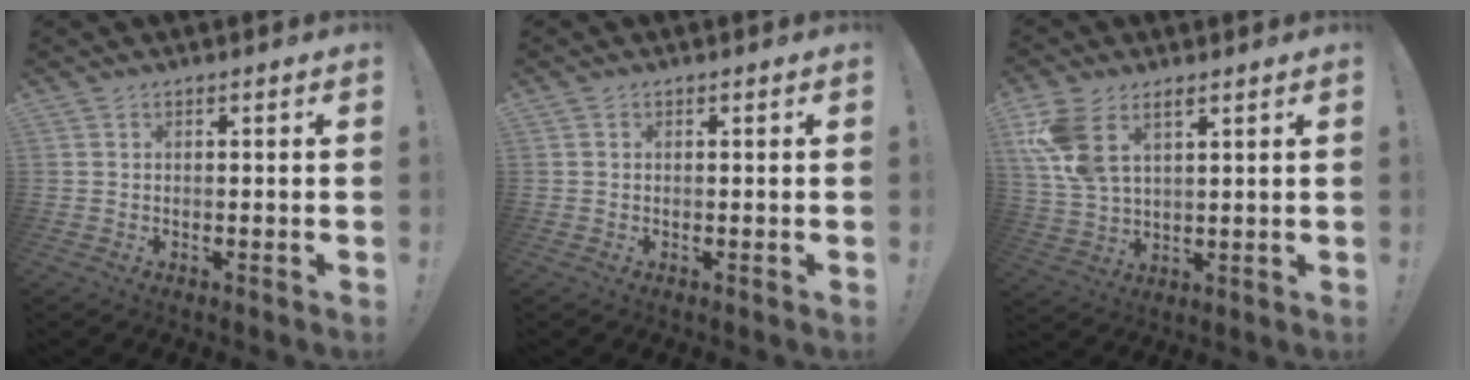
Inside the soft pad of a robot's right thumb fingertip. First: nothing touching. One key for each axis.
{"total": 0.0}
{"total": 9.9, "fx": 5.2, "fy": 5.5, "fz": 6.4, "tx": -0.130, "ty": -0.014, "tz": 0.099}